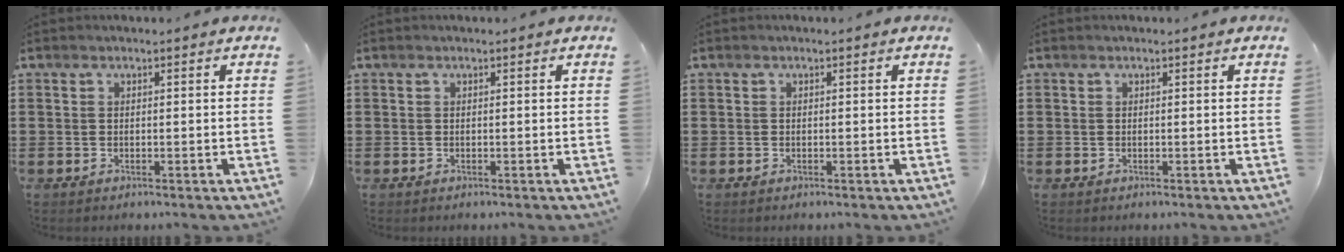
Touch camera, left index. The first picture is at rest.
{"total": 0.0}
{"total": 0.0}
{"total": 0.0}